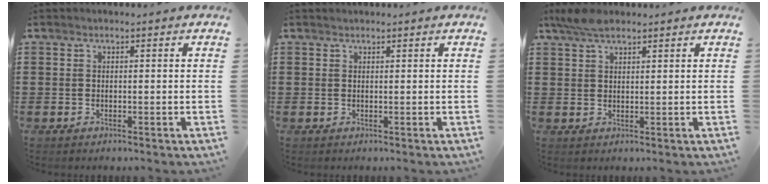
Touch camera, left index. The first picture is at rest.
{"total": 0.0}
{"total": 3.9, "force": [2.7, 1.4, 2.4], "torque": [-0.055, 0.005, 0.051]}